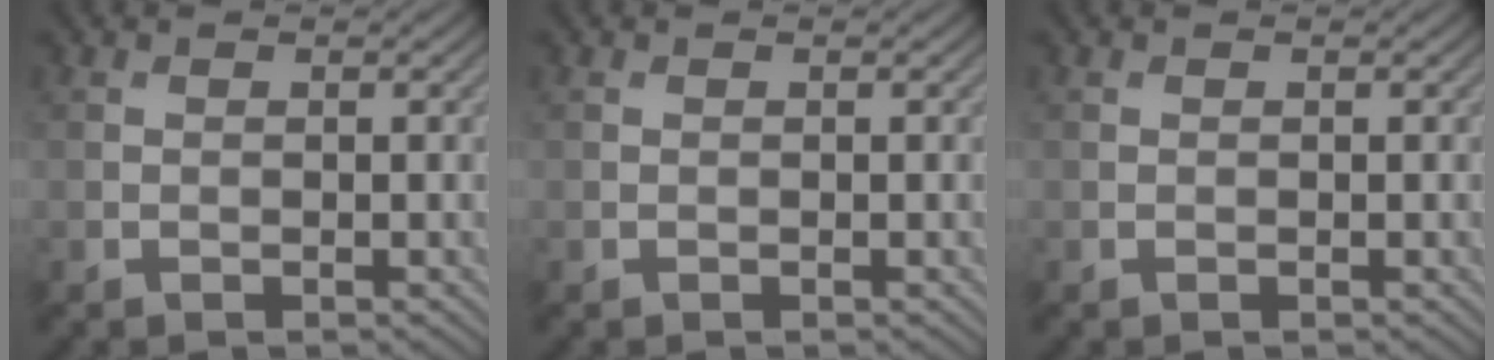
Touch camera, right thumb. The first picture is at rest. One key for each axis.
{"total": 0.0}
{"total": 0.0}